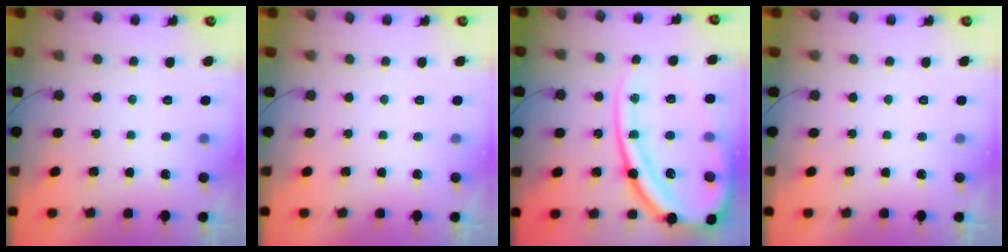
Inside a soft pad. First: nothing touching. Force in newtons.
{"total": 0.0}
{"total": 25.5, "press": 25.4, "slide": 2.4}
{"total": 0.0}